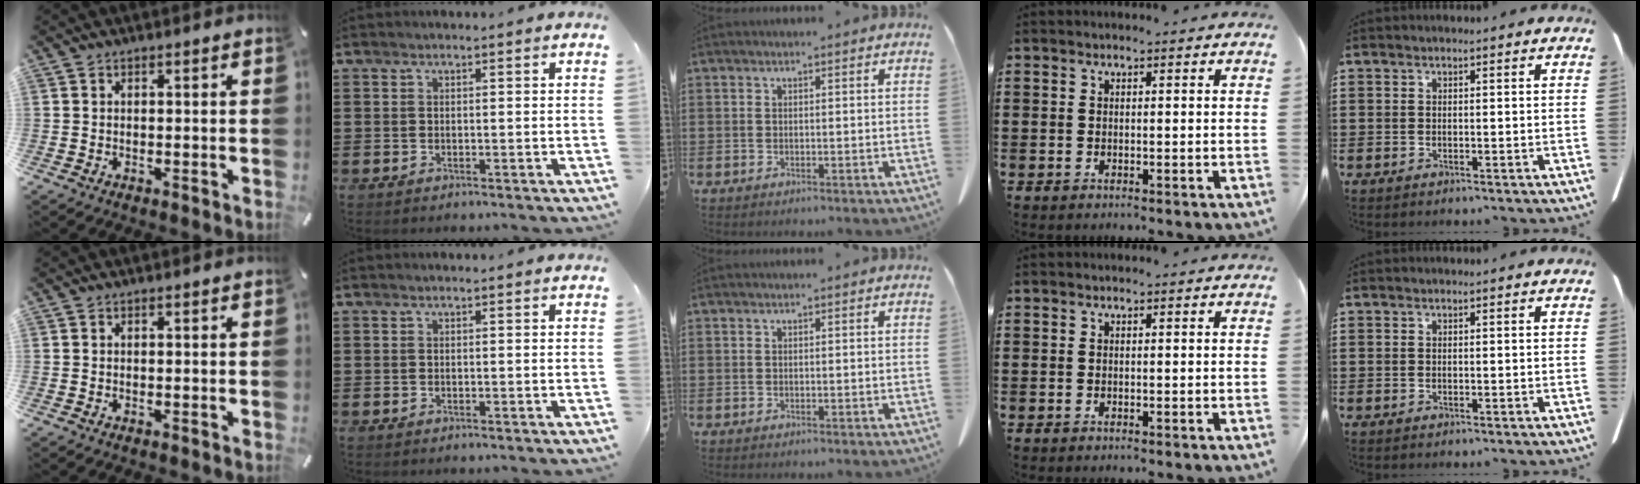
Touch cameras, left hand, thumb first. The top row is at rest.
{}